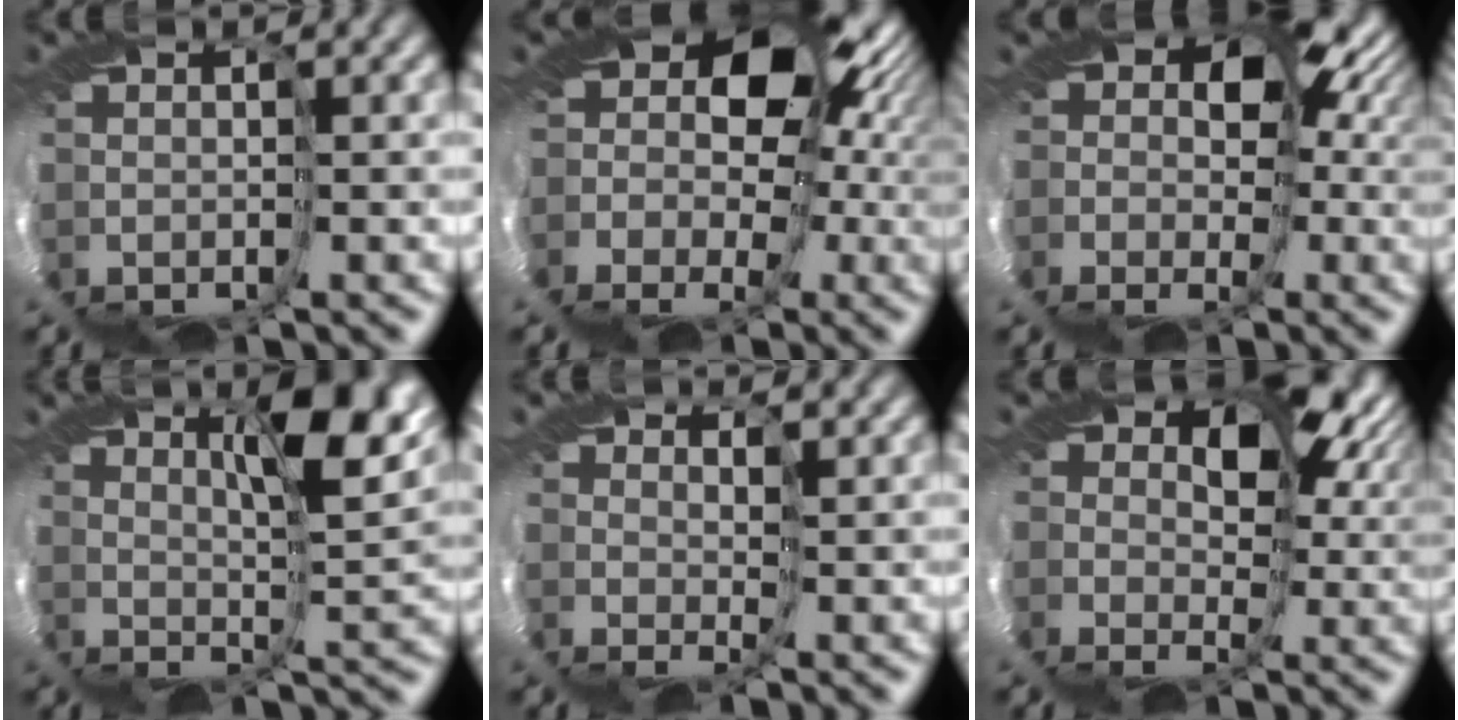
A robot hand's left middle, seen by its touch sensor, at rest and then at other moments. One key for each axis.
{"total": 10.3, "fx": 0.5, "fy": 7.2, "fz": 7.4, "tx": -0.129, "ty": -0.005, "tz": 0.014}
{"total": 8.6, "fx": 0.4, "fy": 6.7, "fz": 5.3, "tx": -0.101, "ty": 0.012, "tz": -0.009}
{"total": 6.9, "fx": 5.3, "fy": -1.9, "fz": 3.9, "tx": -0.073, "ty": 0.006, "tz": 0.083}
{"total": 2.7, "fx": 2.6, "fy": -0.1, "fz": 0.7, "tx": 0.003, "ty": 0.006, "tz": 0.031}
{"total": 10.5, "fx": 5.1, "fy": 5.8, "fz": 7.1, "tx": -0.124, "ty": 0.018, "tz": 0.073}